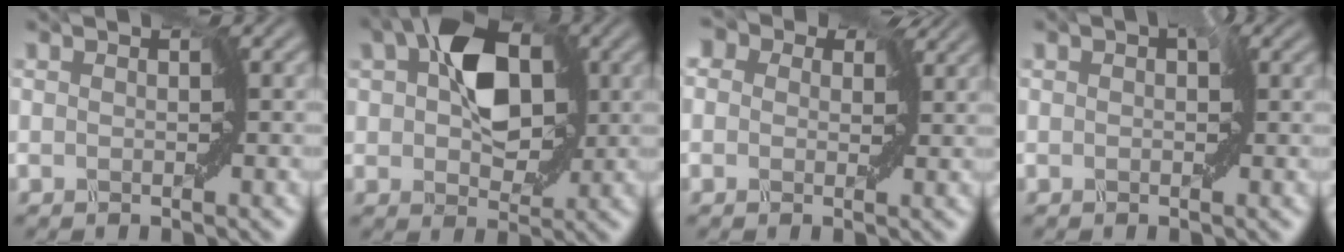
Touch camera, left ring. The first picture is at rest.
{"total": 7.0, "force": [2.0, 4.1, 5.3], "torque": [-0.082, 0.009, 0.034]}
{"total": 6.2, "force": [2.5, 4.4, 3.6], "torque": [-0.068, 0.026, 0.009]}
{"total": 1.1, "force": [0.2, 0.8, 0.8], "torque": [-0.002, 0.002, 0.000]}